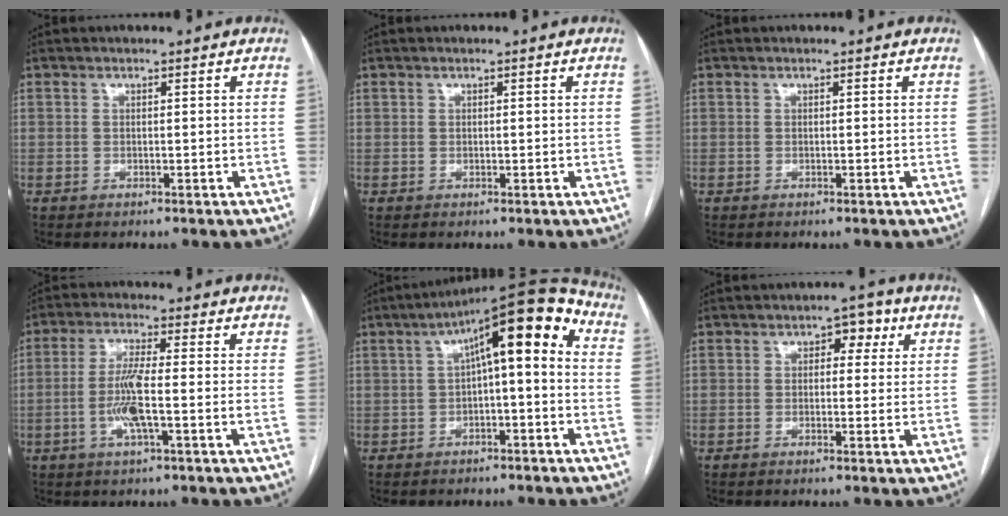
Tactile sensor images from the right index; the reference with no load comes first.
{"total": 0.6, "force": [0.3, 0.5, 0.2], "torque": [0.004, 0.001, 0.005]}
{"total": 0.0}
{"total": 6.7, "force": [-1.7, 0.2, 6.5], "torque": [-0.132, 0.000, -0.035]}
{"total": 12.3, "force": [1.8, 2.9, 11.9], "torque": [-0.174, 0.053, 0.021]}
{"total": 3.8, "force": [1.1, 2.0, 3.0], "torque": [-0.039, 0.024, 0.010]}